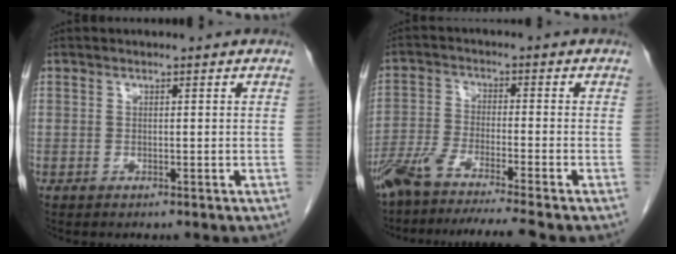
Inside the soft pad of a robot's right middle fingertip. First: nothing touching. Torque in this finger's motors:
{"motor_torque": [1.12, -1.01, 0.30, 0.10]}